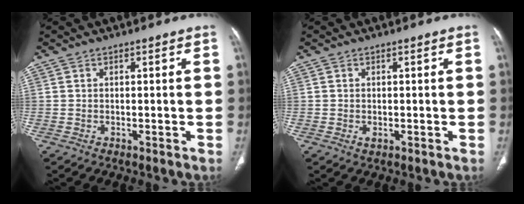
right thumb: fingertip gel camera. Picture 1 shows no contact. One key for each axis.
{"total": 1.0, "fx": -0.2, "fy": 0.6, "fz": 0.7, "tx": -0.015, "ty": -0.003, "tz": -0.001}